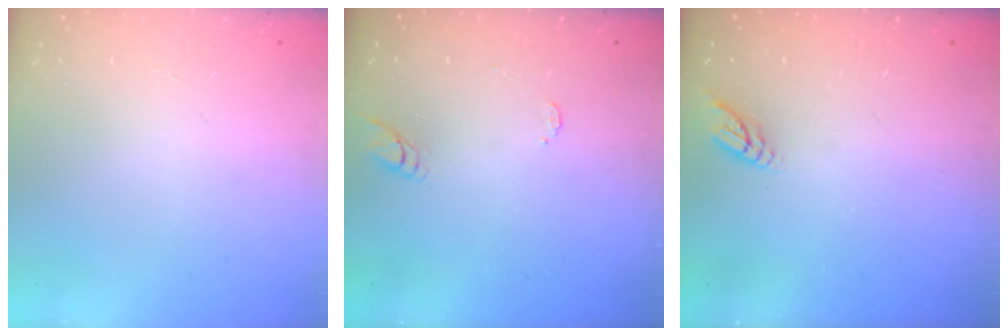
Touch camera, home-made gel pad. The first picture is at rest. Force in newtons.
{"total": 6.7, "press": 6.7, "slide": 0.6}
{"total": 3.8, "press": 3.8, "slide": 0.4}